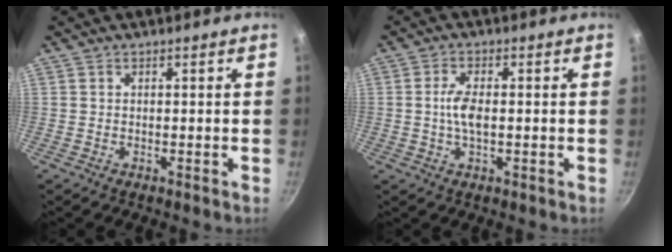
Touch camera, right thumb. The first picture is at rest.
{"total": 4.6, "force": [-0.1, 2.0, 4.2], "torque": [-0.085, 0.005, -0.005]}